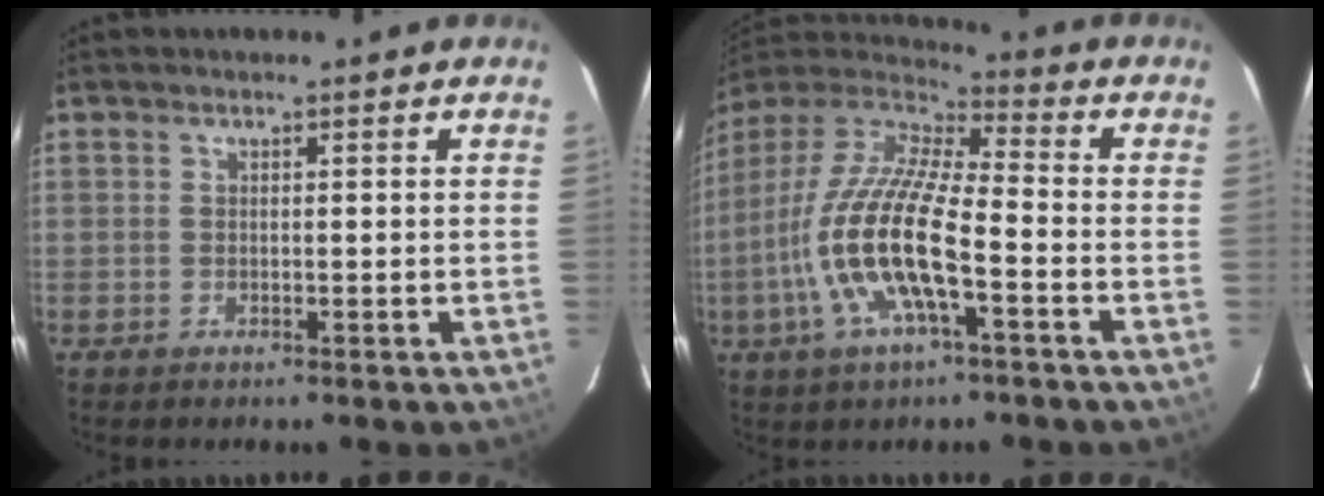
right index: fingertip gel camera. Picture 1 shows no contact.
{"total": 18.7, "force": [-5.7, 5.1, 17.1], "torque": [-0.341, -0.016, -0.118]}